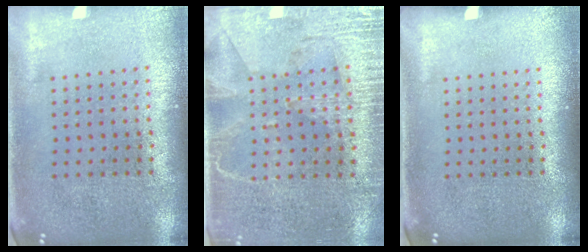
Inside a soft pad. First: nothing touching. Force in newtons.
{"total": 3.0, "press": 2.7, "slide": 1.3}
{"total": 0.0}